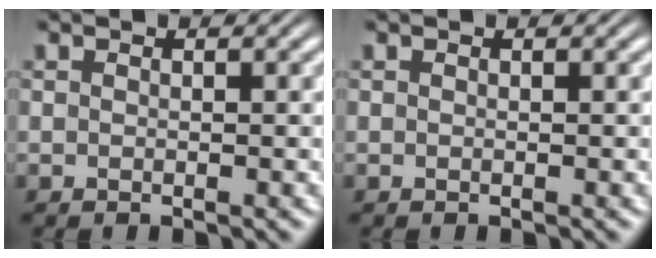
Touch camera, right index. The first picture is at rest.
{"total": 0.0}